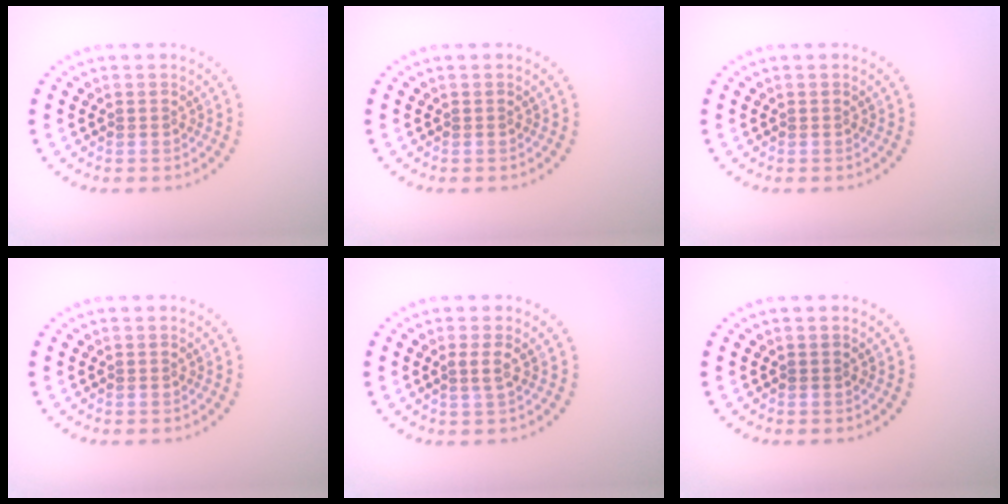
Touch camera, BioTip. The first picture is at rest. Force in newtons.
{"total": 0.0}
{"total": 0.0}
{"total": 0.0}
{"total": 1.4, "press": 1.1, "slide": 1.0}
{"total": 0.0}